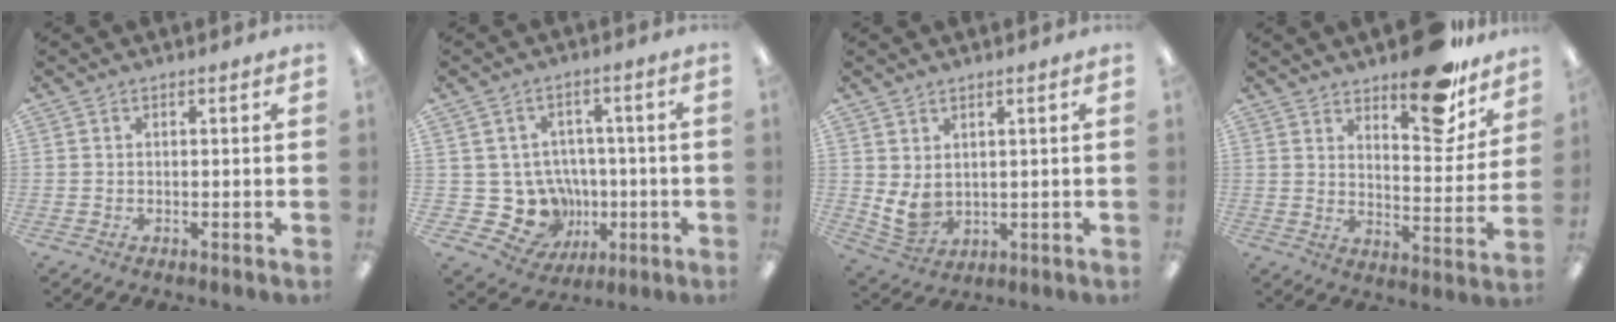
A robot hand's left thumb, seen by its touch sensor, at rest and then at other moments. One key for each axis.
{"total": 11.1, "fx": -0.9, "fy": 10.5, "fz": 3.3, "tx": -0.083, "ty": -0.009, "tz": 0.005}
{"total": 5.3, "fx": 1.8, "fy": 3.8, "fz": 3.2, "tx": -0.074, "ty": -0.016, "tz": 0.035}
{"total": 16.2, "fx": 12.3, "fy": 6.1, "fz": 8.5, "tx": -0.100, "ty": -0.088, "tz": 0.206}